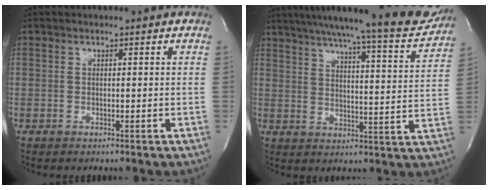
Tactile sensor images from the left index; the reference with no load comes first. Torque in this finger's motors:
{"motor_torque": [0.07, -0.15, 0.64, 0.17]}